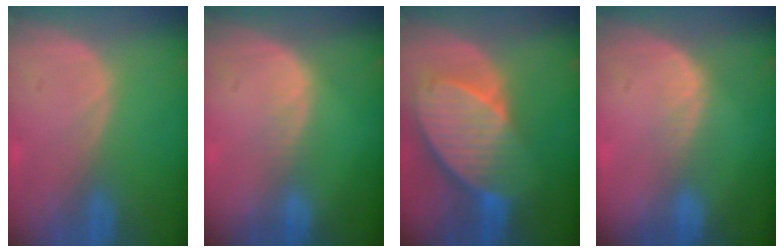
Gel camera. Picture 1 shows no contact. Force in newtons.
{"total": 1.6, "press": 1.6, "slide": 0.1}
{"total": 10.2, "press": 8.8, "slide": 5.2}
{"total": 2.5, "press": 2.0, "slide": 1.6}